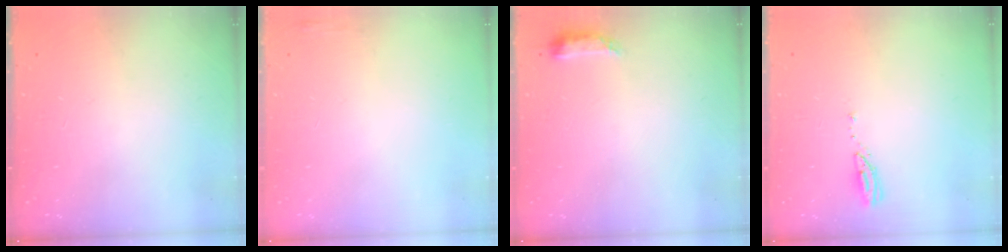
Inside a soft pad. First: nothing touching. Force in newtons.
{"total": 3.5, "press": 3.1, "slide": 1.6}
{"total": 6.6, "press": 6.6, "slide": 0.6}
{"total": 3.0, "press": 2.9, "slide": 0.3}